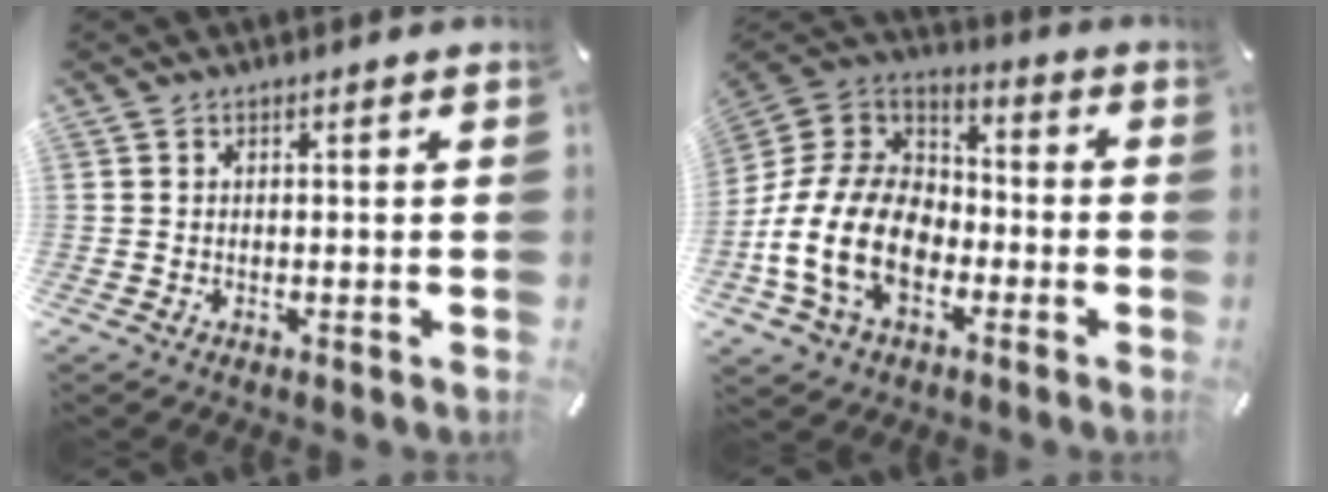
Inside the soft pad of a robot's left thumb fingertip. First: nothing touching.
{"total": 18.3, "force": [-6.7, 13.0, 11.1], "torque": [-0.255, 0.027, -0.120]}